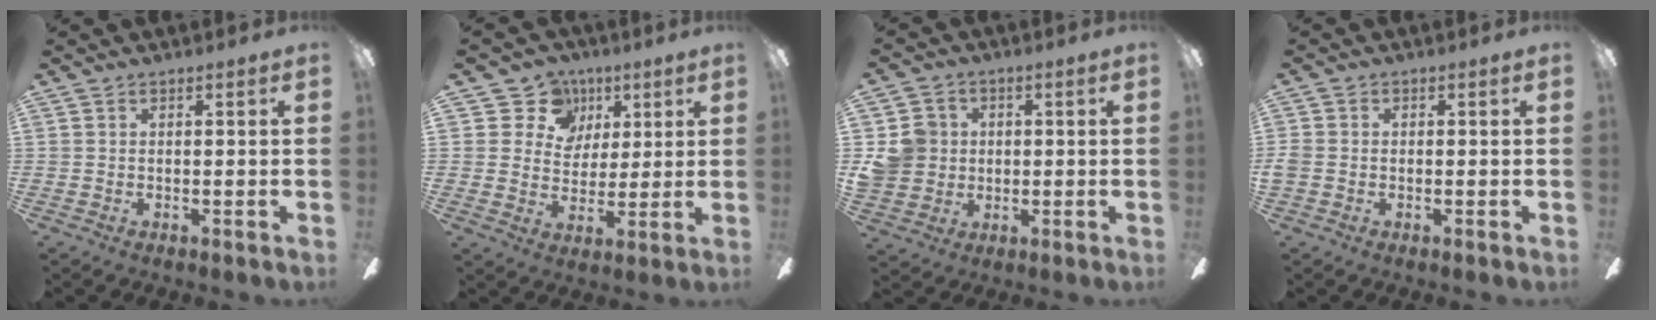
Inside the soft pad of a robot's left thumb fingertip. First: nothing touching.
{"total": 10.2, "force": [5.1, 8.7, 1.6], "torque": [-0.035, -0.026, 0.097]}
{"total": 8.2, "force": [0.7, 7.9, 2.3], "torque": [-0.067, 0.020, 0.021]}
{"total": 1.7, "force": [-0.7, 1.3, 0.8], "torque": [-0.014, 0.005, -0.013]}